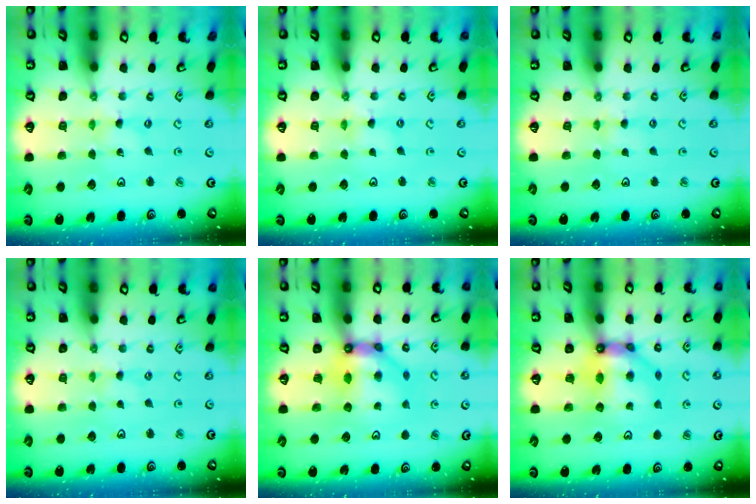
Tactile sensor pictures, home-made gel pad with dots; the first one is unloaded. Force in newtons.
{"total": 2.2, "press": 2.2, "slide": 0.3}
{"total": 2.9, "press": 2.9, "slide": 0.4}
{"total": 0.6, "press": 0.6, "slide": 0.2}
{"total": 9.0, "press": 8.9, "slide": 1.2}
{"total": 9.0, "press": 8.9, "slide": 1.2}